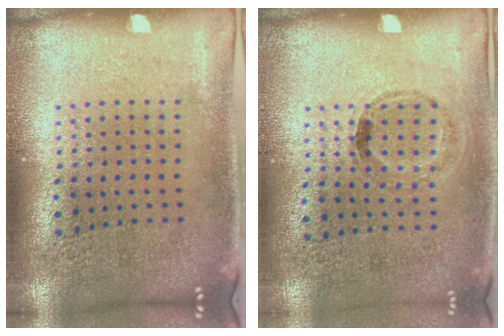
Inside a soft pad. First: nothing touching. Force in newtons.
{"total": 1.1, "press": 0.7, "slide": 0.8}